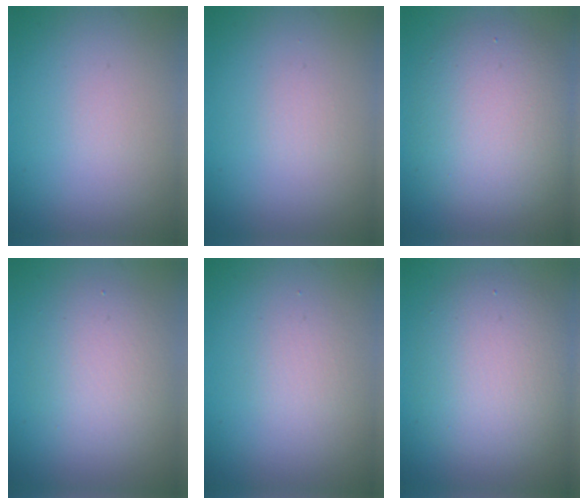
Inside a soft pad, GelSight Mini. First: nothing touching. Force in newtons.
{"total": 0.6, "press": 0.6, "slide": 0.1}
{"total": 6.6, "press": 6.6, "slide": 0.1}
{"total": 3.8, "press": 3.8, "slide": 0.2}
{"total": 1.5, "press": 1.5, "slide": 0.1}
{"total": 5.6, "press": 5.6, "slide": 0.5}